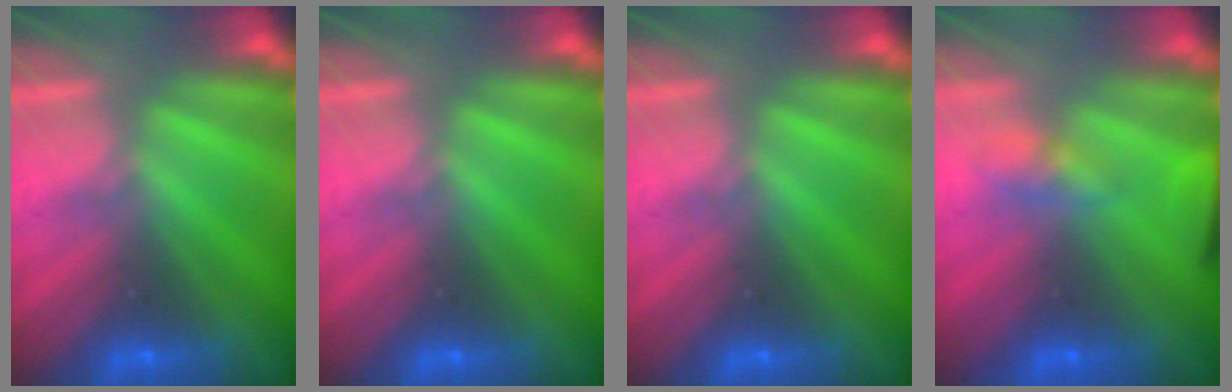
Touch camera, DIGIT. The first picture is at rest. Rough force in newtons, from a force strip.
{"total": 0.0}
{"total": 0.0}
{"total": 4.5}